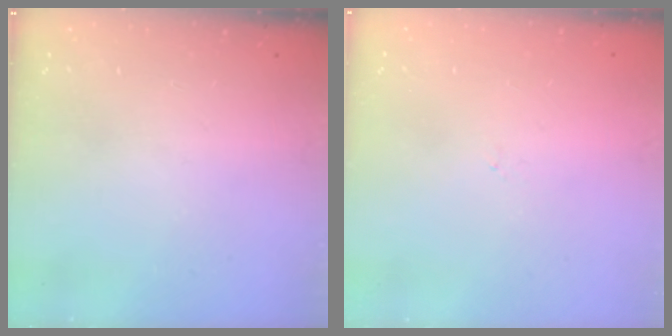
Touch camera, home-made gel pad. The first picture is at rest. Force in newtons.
{"total": 0.0}